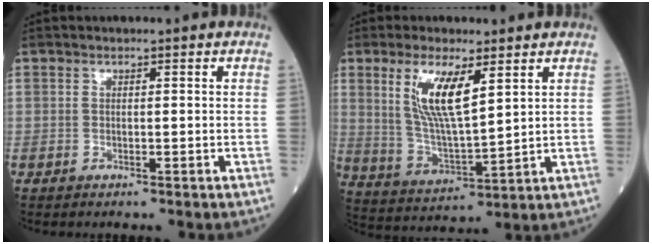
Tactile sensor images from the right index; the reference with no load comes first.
{"total": 10.0, "force": [4.2, 2.0, 8.8], "torque": [-0.182, -0.009, 0.088]}